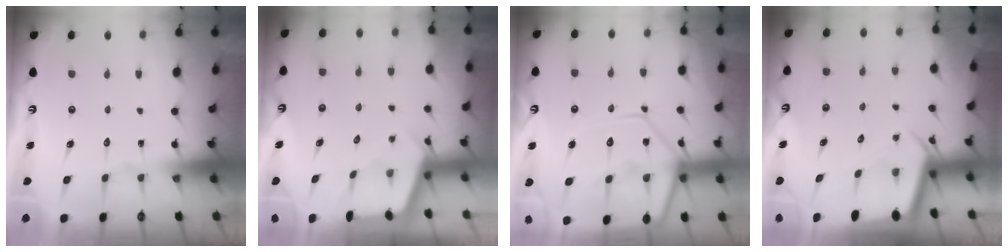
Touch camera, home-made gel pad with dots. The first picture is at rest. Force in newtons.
{"total": 2.4, "press": 2.4, "slide": 0.3}
{"total": 16.2, "press": 16.1, "slide": 1.8}
{"total": 2.8, "press": 2.8, "slide": 0.1}